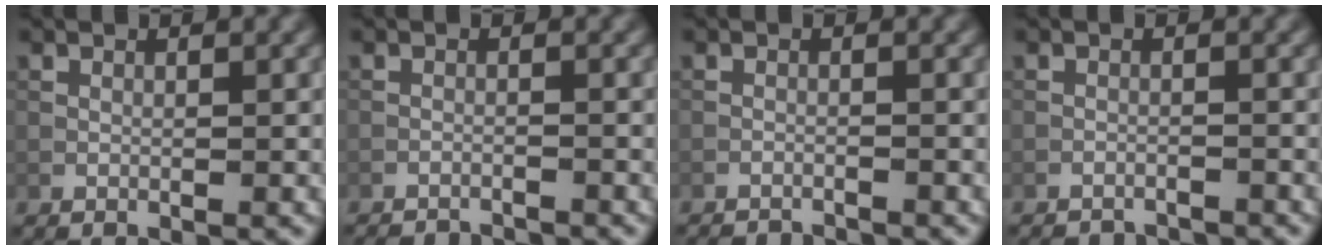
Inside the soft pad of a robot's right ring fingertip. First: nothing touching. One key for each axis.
{"total": 6.3, "fx": -6.1, "fy": 0.9, "fz": 1.0, "tx": -0.015, "ty": -0.010, "tz": -0.086}
{"total": 4.9, "fx": -4.8, "fy": 0.7, "fz": 0.8, "tx": -0.014, "ty": -0.011, "tz": -0.070}
{"total": 6.0, "fx": -5.9, "fy": 0.9, "fz": 0.8, "tx": -0.011, "ty": -0.007, "tz": -0.082}